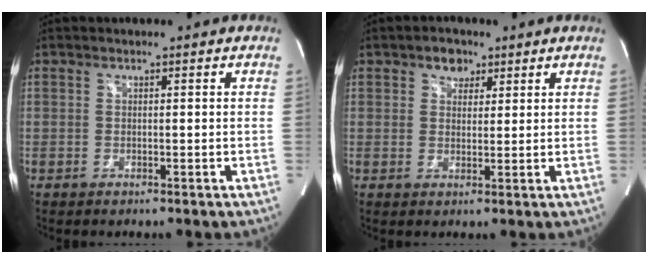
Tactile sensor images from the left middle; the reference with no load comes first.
{"total": 3.3, "force": [1.9, 2.3, 1.3], "torque": [-0.019, 0.007, 0.030]}